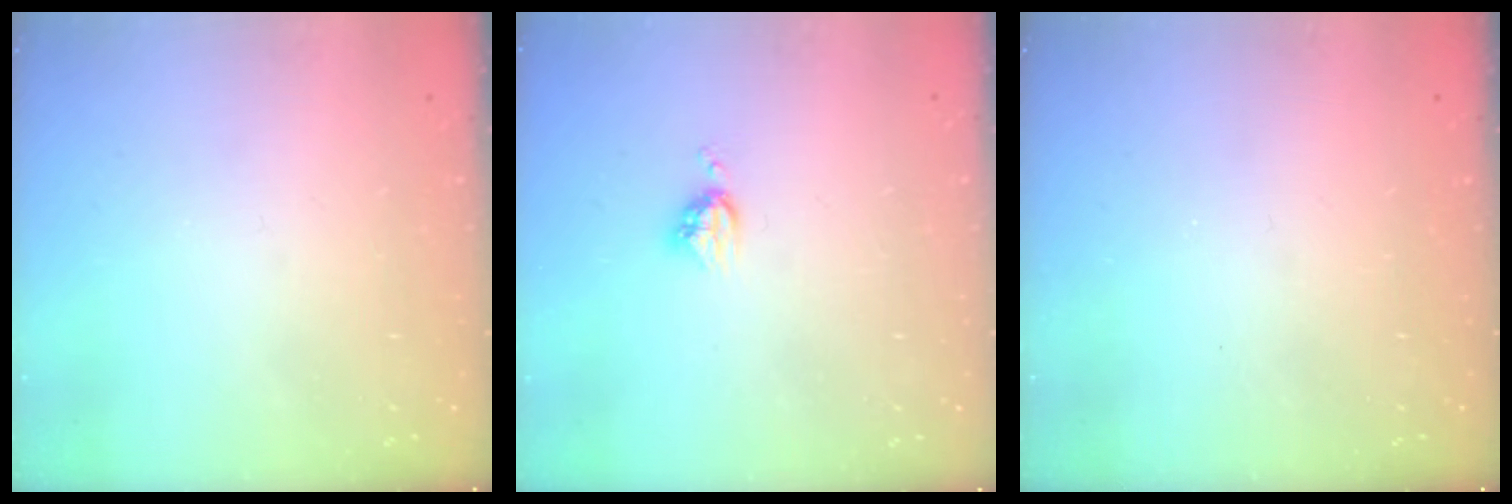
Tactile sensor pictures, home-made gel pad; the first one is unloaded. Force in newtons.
{"total": 4.0, "press": 4.0, "slide": 0.5}
{"total": 0.0}